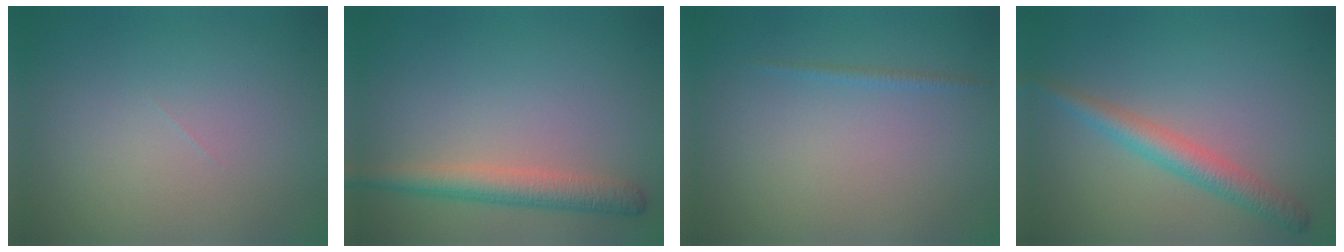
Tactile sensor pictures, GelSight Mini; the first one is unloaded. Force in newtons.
{"total": 3.4, "press": 3.4, "slide": 0.1}
{"total": 0.6, "press": 0.6, "slide": 0.1}
{"total": 3.0, "press": 3.0, "slide": 0.0}